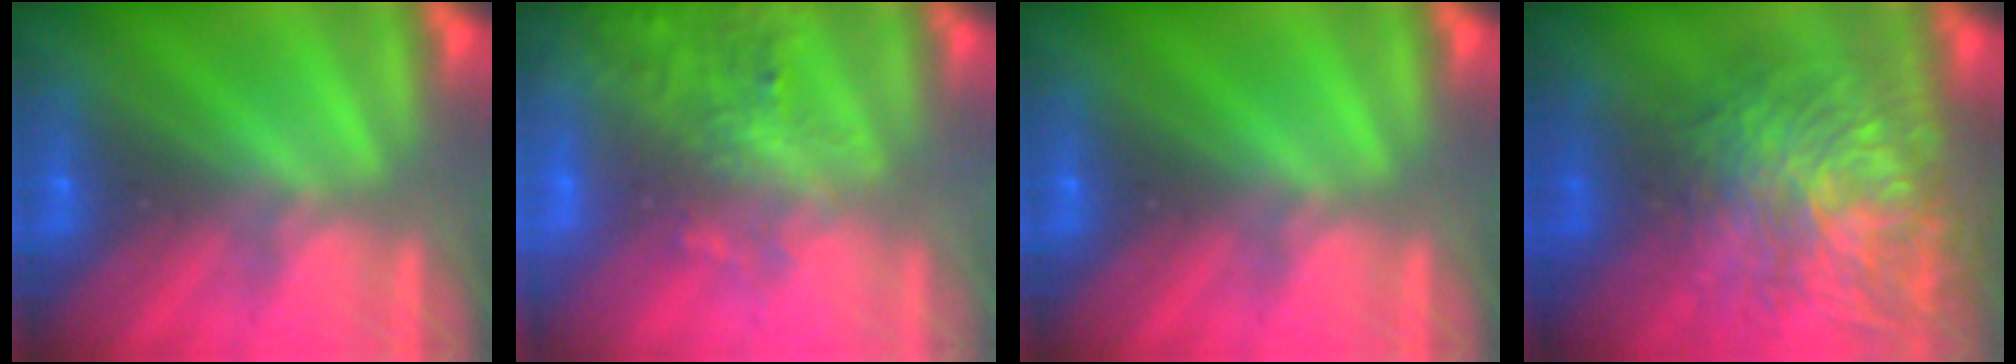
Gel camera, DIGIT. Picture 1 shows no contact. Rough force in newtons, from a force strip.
{"total": 9.5}
{"total": 0.0}
{"total": 9.9}